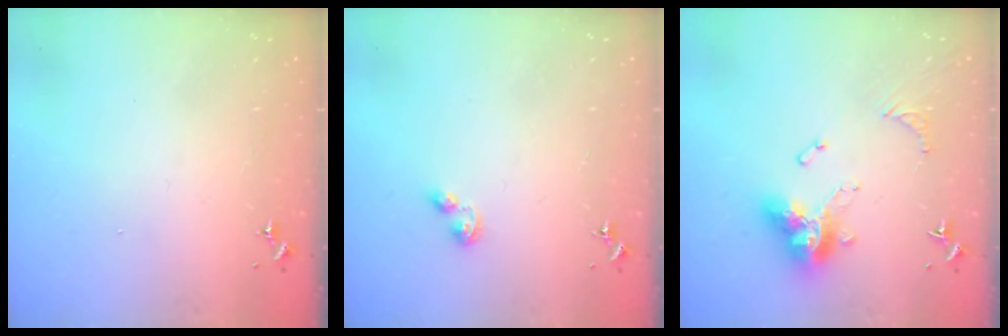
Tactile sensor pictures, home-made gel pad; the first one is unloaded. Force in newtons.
{"total": 3.5, "press": 3.5, "slide": 0.5}
{"total": 14.2, "press": 14.1, "slide": 1.5}